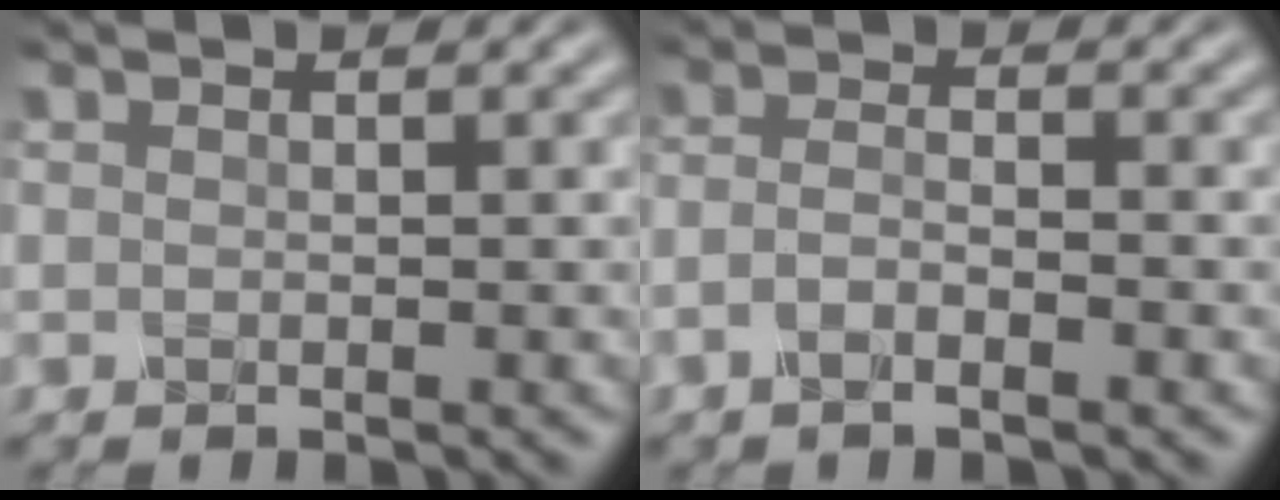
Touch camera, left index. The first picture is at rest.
{"total": 2.1, "force": [-1.1, 0.6, 1.7], "torque": [-0.034, 0.001, -0.026]}